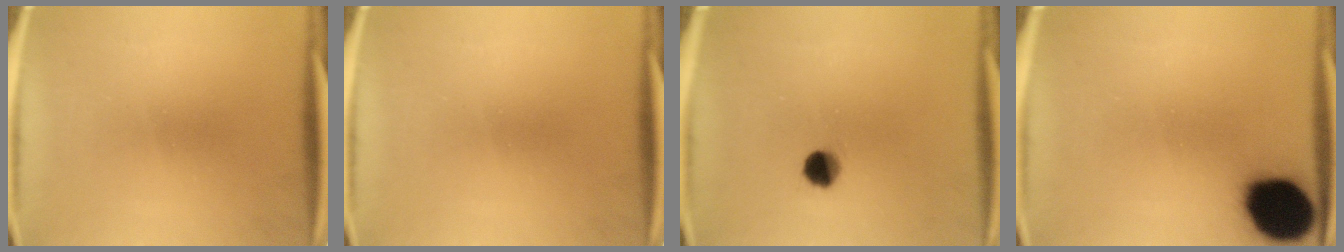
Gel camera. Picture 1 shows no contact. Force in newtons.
{"total": 0.0}
{"total": 4.5}
{"total": 17.9}